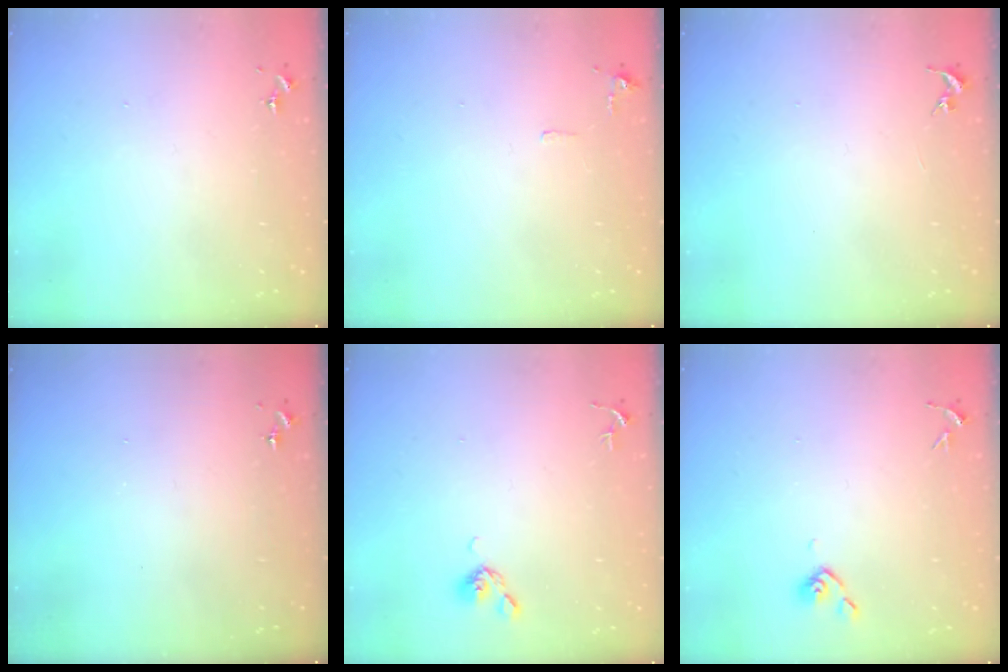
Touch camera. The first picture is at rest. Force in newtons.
{"total": 5.0, "press": 5.0, "slide": 0.8}
{"total": 0.0}
{"total": 0.0}
{"total": 5.2, "press": 5.1, "slide": 0.9}
{"total": 3.8, "press": 3.7, "slide": 0.8}